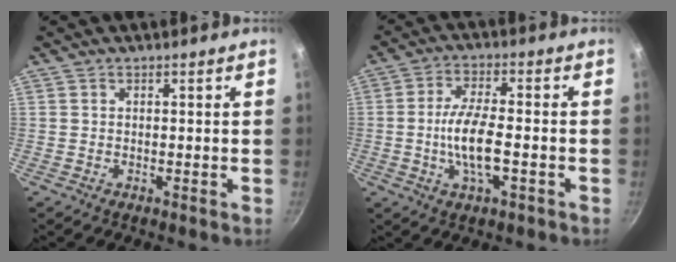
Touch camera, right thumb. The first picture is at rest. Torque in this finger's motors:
{"motor_torque": [3.10, 1.91, 1.02, -0.79, 0.41]}